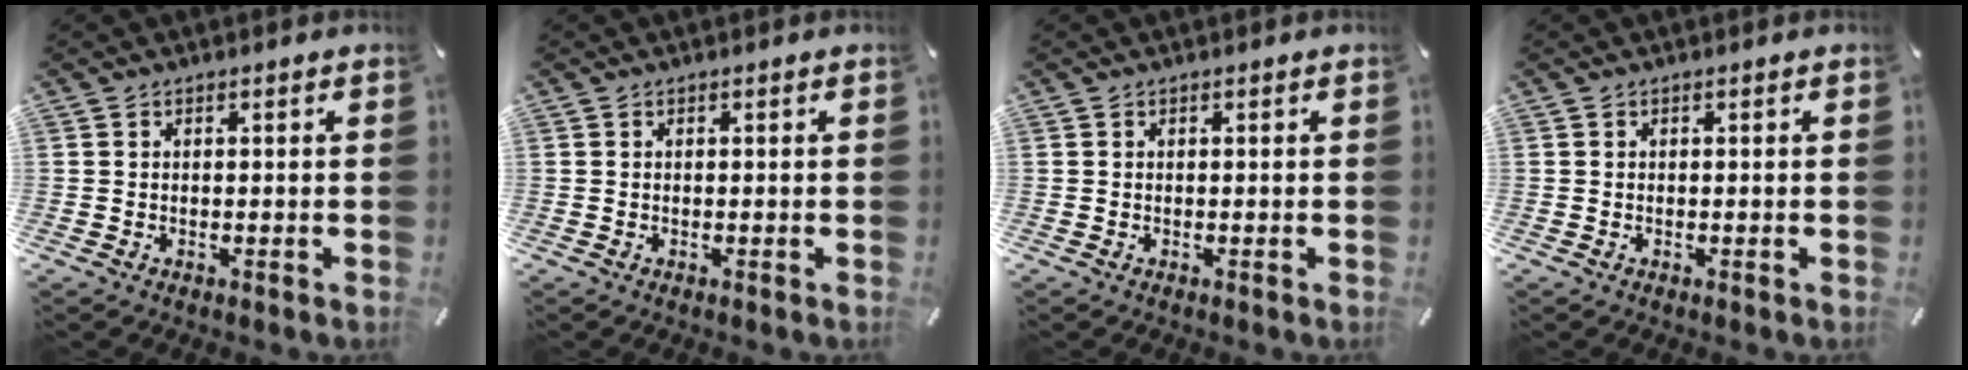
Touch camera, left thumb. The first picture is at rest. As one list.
[{"total": 0.0}, {"total": 0.0}, {"total": 0.0}]